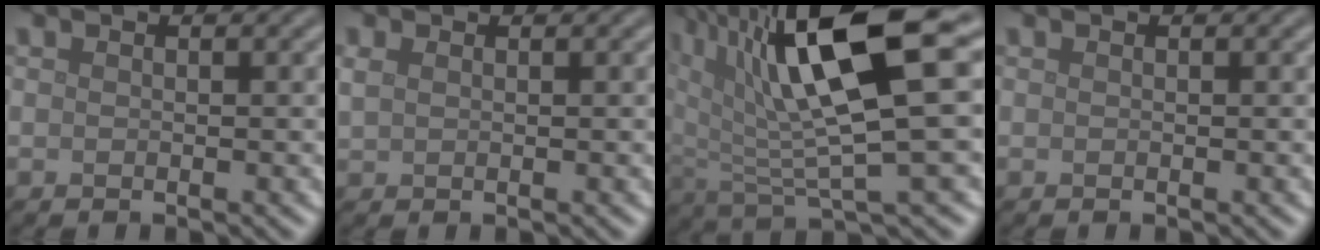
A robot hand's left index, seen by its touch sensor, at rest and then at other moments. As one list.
[{"total": 1.1, "force": [0.6, 0.7, 0.7], "torque": [-0.017, 0.002, 0.015]}, {"total": 12.7, "force": [4.6, 3.6, 11.3], "torque": [-0.200, 0.006, 0.089]}, {"total": 0.0}]